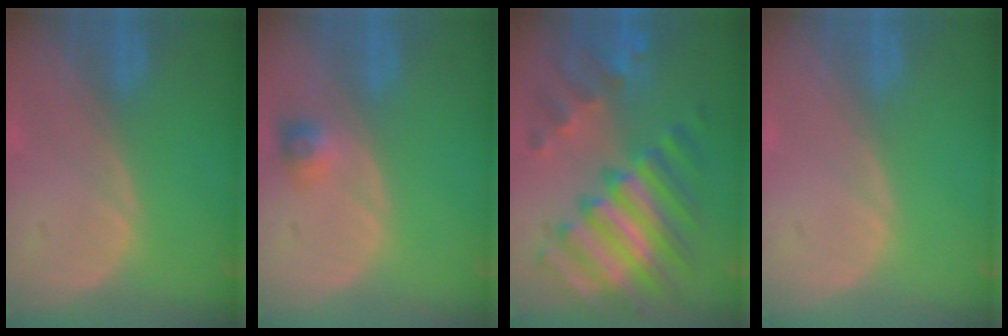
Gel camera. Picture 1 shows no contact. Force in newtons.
{"total": 2.6, "press": 2.4, "slide": 1.0}
{"total": 11.8, "press": 11.7, "slide": 1.2}
{"total": 0.0}